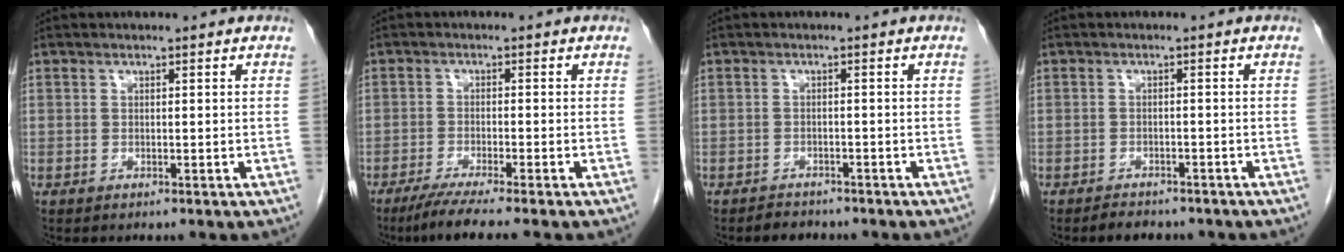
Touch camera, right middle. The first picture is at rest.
{"total": 6.3, "force": [-4.9, -0.7, 3.9], "torque": [-0.061, -0.017, -0.082]}
{"total": 2.2, "force": [-2.0, 1.0, 0.1], "torque": [-0.009, 0.000, -0.029]}
{"total": 3.7, "force": [-3.1, 1.5, 1.2], "torque": [-0.023, -0.001, -0.038]}